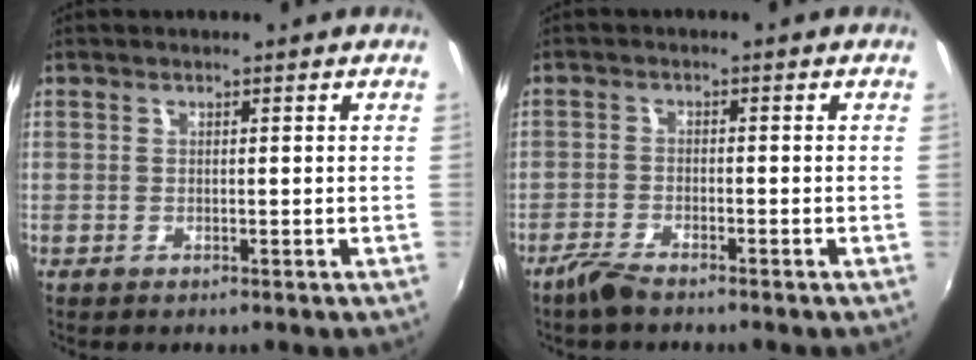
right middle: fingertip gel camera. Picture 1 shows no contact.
{"total": 3.9, "force": [-3.3, 0.7, 2.0], "torque": [-0.061, -0.003, -0.067]}